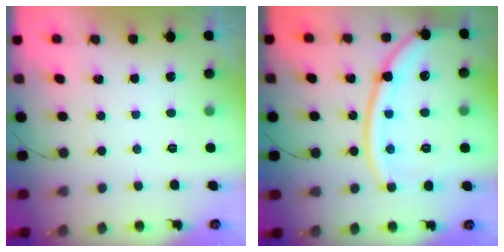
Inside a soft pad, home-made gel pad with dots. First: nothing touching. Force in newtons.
{"total": 15.3, "press": 15.3, "slide": 0.8}